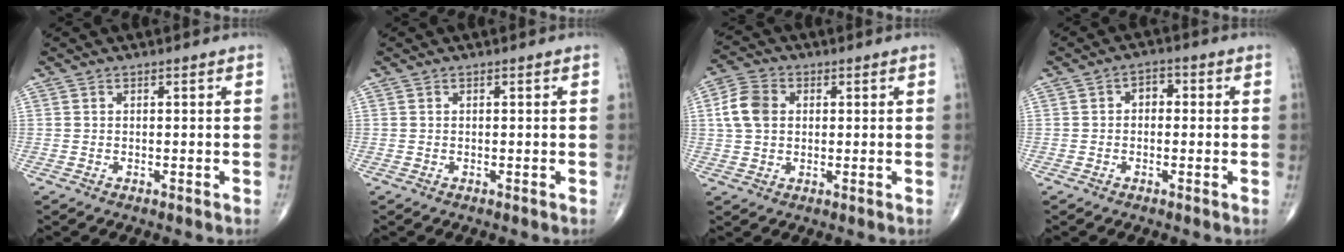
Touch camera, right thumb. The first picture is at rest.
{"total": 0.0}
{"total": 7.1, "force": [1.1, 5.3, 4.6], "torque": [-0.085, 0.010, 0.017]}
{"total": 3.1, "force": [0.1, 2.2, 2.2], "torque": [-0.017, 0.014, -0.006]}